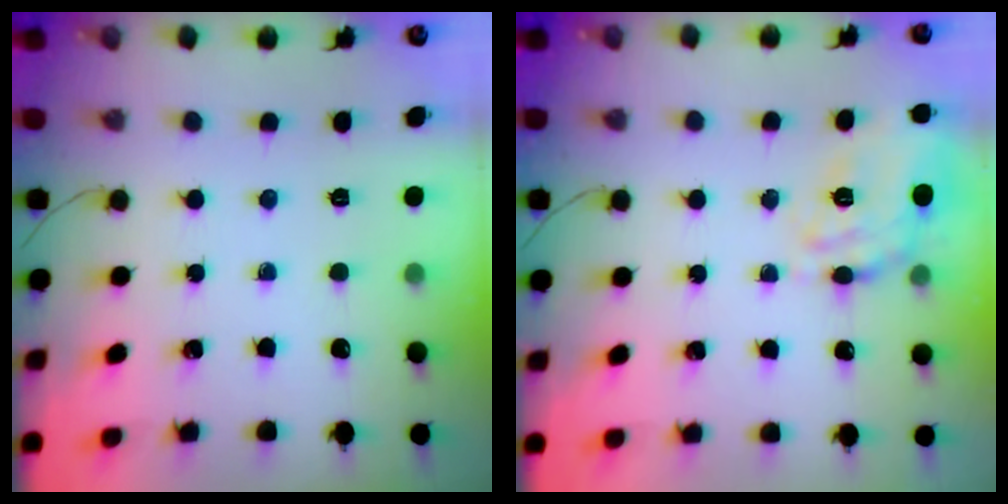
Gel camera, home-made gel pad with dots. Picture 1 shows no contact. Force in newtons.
{"total": 16.1, "press": 16.1, "slide": 1.0}